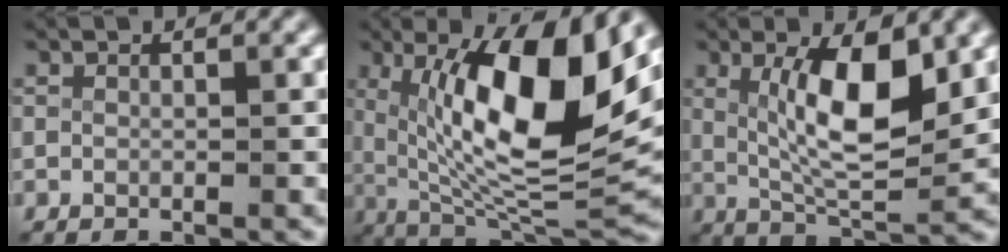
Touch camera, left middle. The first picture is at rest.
{"total": 14.9, "force": [2.0, 6.5, 13.2], "torque": [-0.220, -0.018, 0.052]}
{"total": 7.4, "force": [1.6, 2.6, 6.8], "torque": [-0.122, -0.018, 0.039]}